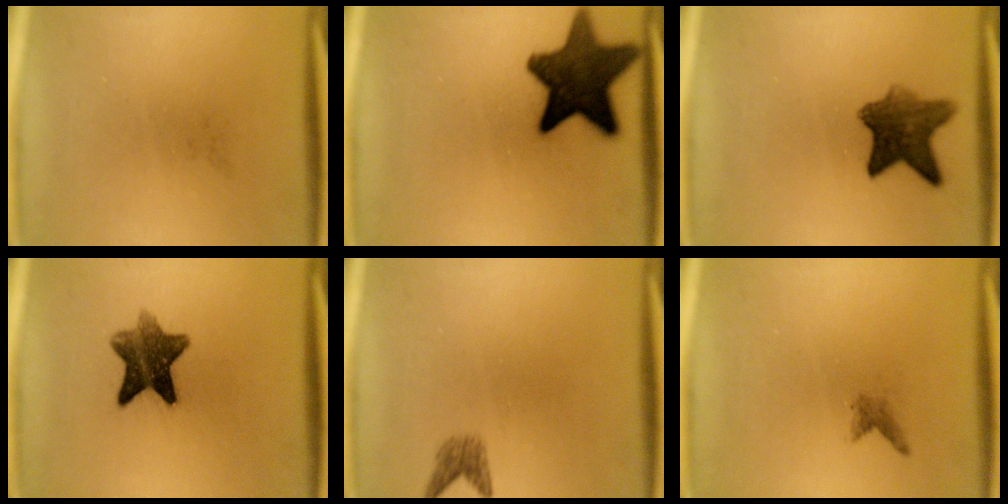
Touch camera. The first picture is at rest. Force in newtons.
{"total": 15.0}
{"total": 7.7}
{"total": 8.7}
{"total": 1.8}
{"total": 1.0}